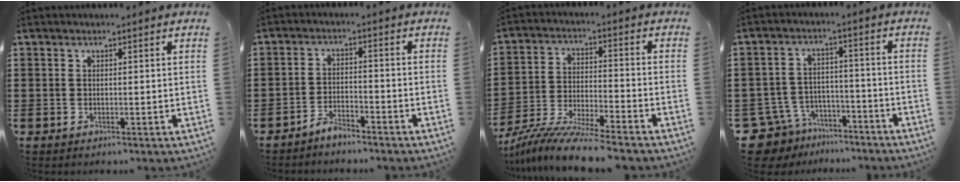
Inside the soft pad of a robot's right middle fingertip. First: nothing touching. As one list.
[{"total": 3.0, "force": [-2.9, 0.2, 0.4], "torque": [-0.014, 0.003, -0.060]}, {"total": 9.2, "force": [-8.7, -0.1, 2.9], "torque": [-0.051, 0.007, -0.167]}, {"total": 6.4, "force": [-5.9, 2.4, 0.6], "torque": [-0.041, 0.009, -0.125]}]